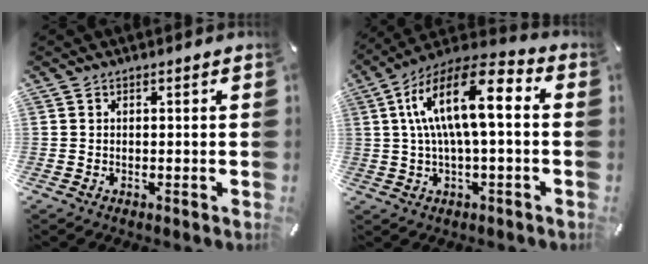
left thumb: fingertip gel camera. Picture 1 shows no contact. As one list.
[{"total": 16.1, "force": [3.0, 6.3, 14.5], "torque": [-0.272, -0.007, 0.046]}]